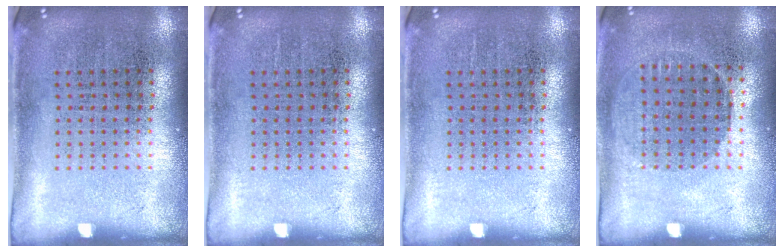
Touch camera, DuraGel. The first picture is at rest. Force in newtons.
{"total": 0.0}
{"total": 0.0}
{"total": 0.9, "press": 0.8, "slide": 0.4}